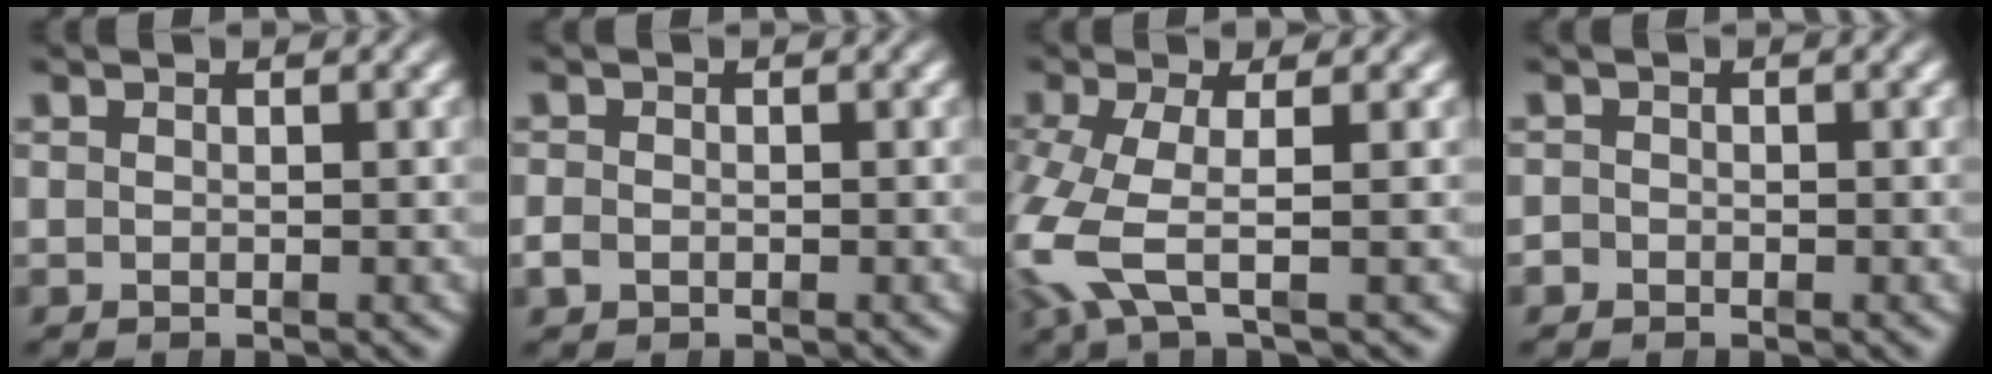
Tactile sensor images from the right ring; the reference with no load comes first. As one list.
[{"total": 1.1, "force": [-0.8, 0.8, 0.3], "torque": [-0.011, -0.004, -0.012]}, {"total": 5.0, "force": [-1.1, 2.5, 4.3], "torque": [-0.129, -0.025, -0.007]}, {"total": 1.1, "force": [-0.9, 0.6, -0.3], "torque": [0.007, -0.004, -0.018]}]